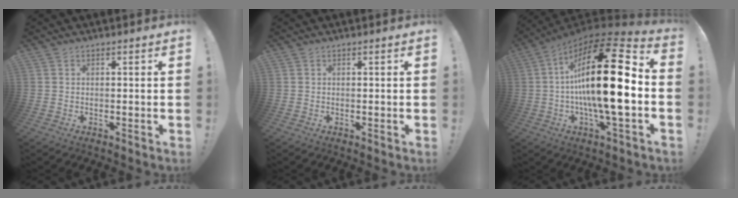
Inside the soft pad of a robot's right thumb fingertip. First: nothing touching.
{"total": 0.0}
{"total": 27.8, "force": [-0.6, 7.1, 26.9], "torque": [-0.458, 0.000, -0.026]}